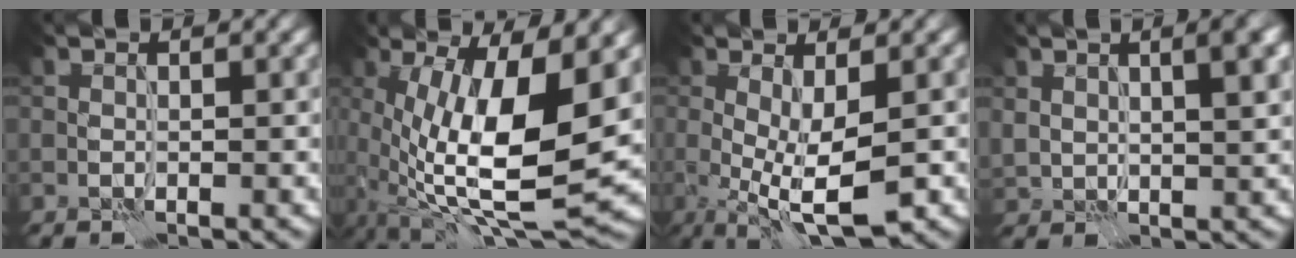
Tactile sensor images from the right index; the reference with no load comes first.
{"total": 13.9, "force": [-0.6, 4.8, 13.0], "torque": [-0.229, -0.012, -0.005]}
{"total": 6.4, "force": [-1.1, 1.8, 6.0], "torque": [-0.113, -0.016, -0.015]}
{"total": 4.4, "force": [2.0, 2.0, 3.3], "torque": [-0.061, 0.000, 0.038]}